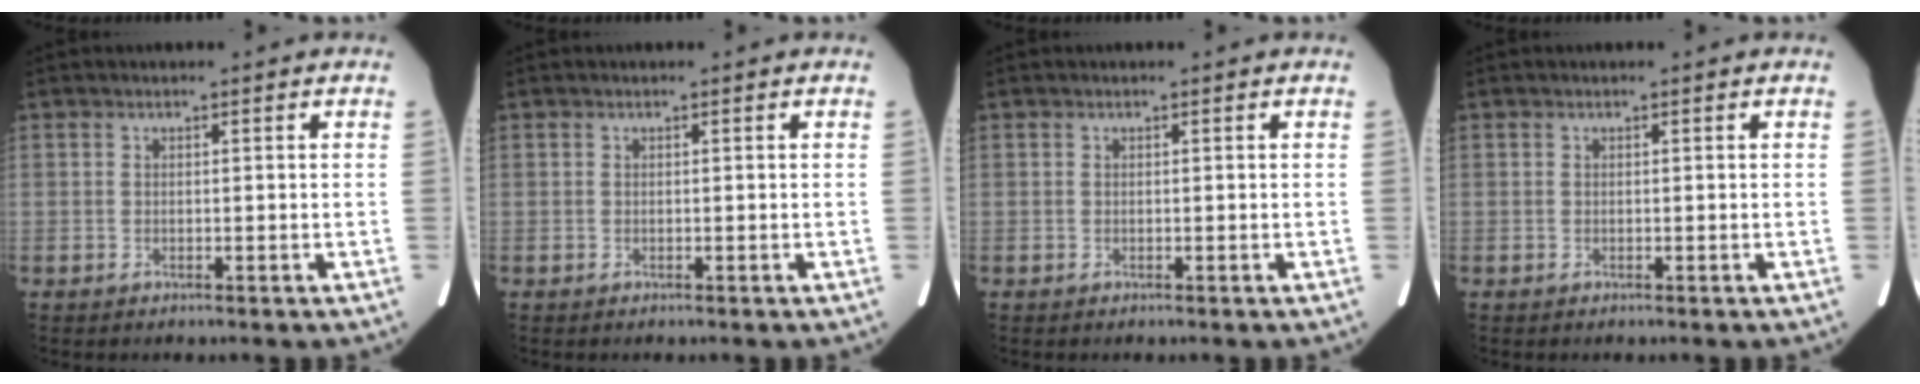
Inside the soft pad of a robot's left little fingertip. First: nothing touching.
{"total": 0.0}
{"total": 0.0}
{"total": 0.0}